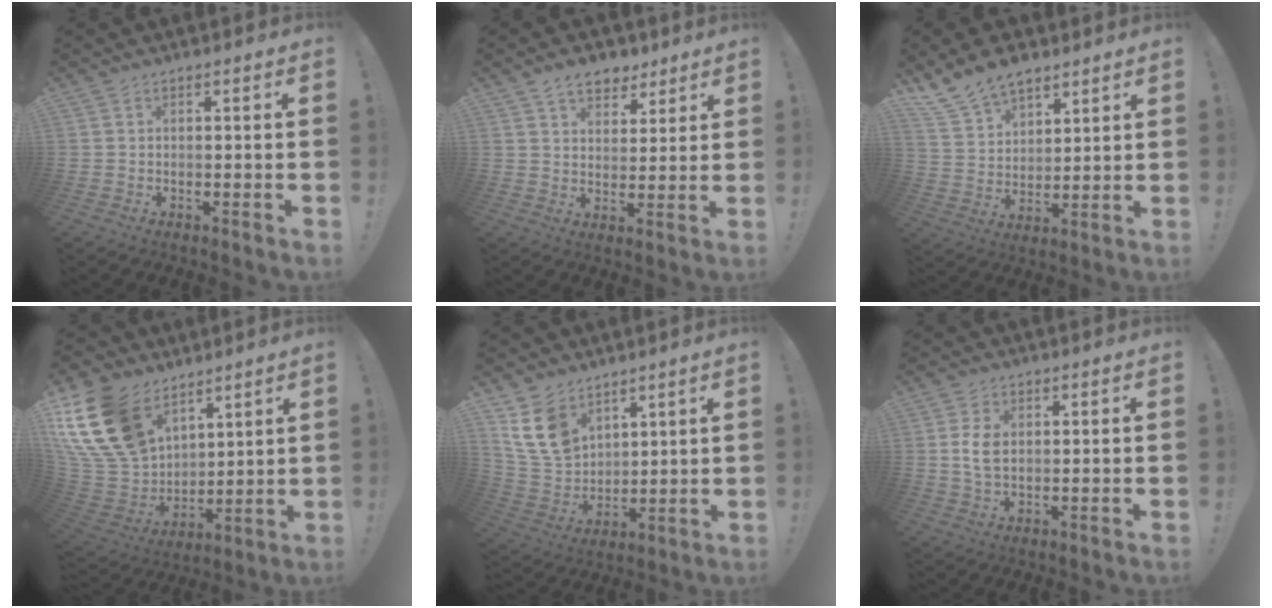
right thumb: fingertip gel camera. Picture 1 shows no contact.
{"total": 8.6, "force": [5.7, 5.5, 3.4], "torque": [-0.044, -0.029, 0.107]}
{"total": 11.9, "force": [9.4, 6.3, 3.7], "torque": [-0.072, -0.064, 0.181]}
{"total": 23.4, "force": [12.3, 15.6, 12.3], "torque": [-0.255, -0.067, 0.254]}
{"total": 15.0, "force": [8.7, 10.1, 7.0], "torque": [-0.142, -0.045, 0.175]}
{"total": 5.7, "force": [0.6, 3.8, 4.2], "torque": [-0.082, 0.003, 0.010]}